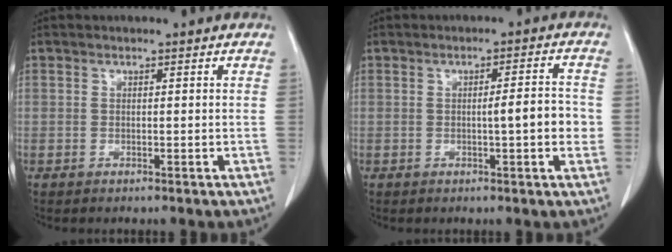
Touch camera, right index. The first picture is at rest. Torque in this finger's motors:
{"motor_torque": [0.11, 0.00, 0.12, 0.05]}